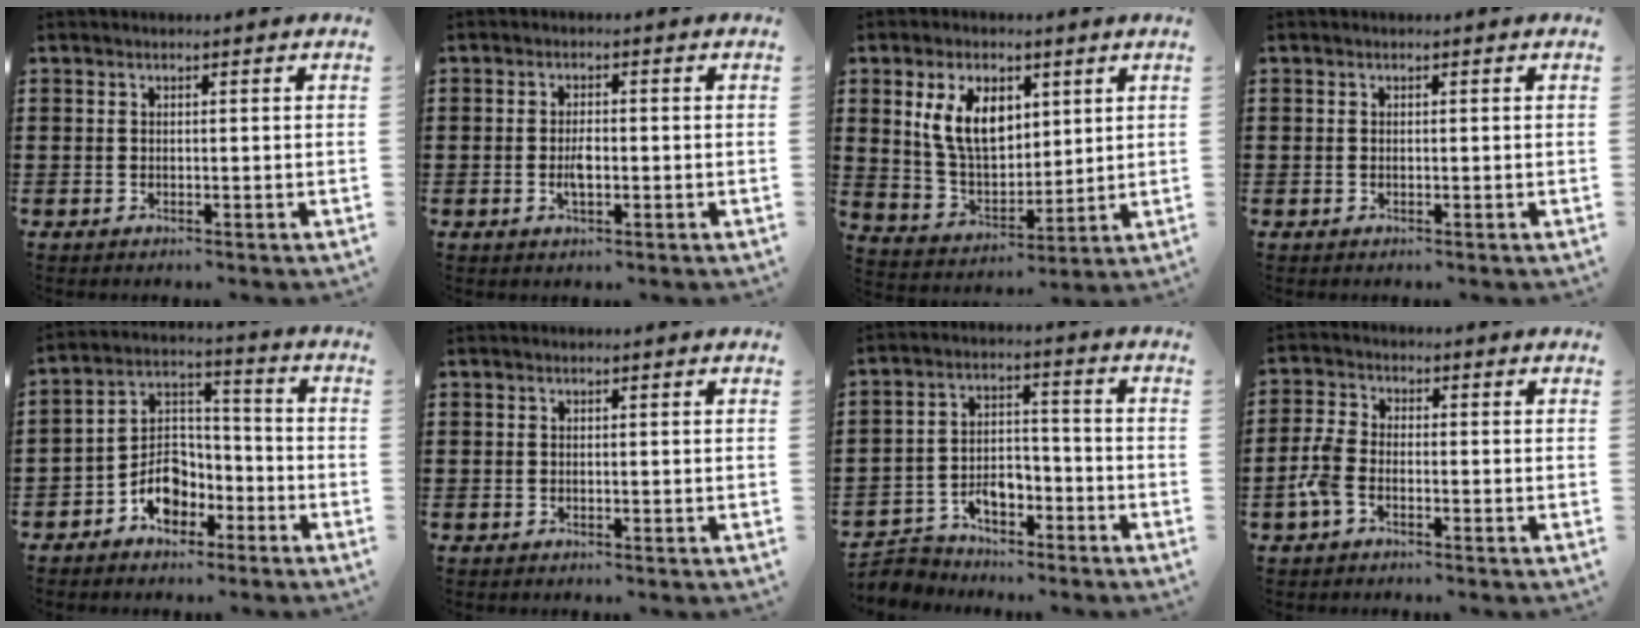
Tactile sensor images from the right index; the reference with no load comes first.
{"total": 2.8, "force": [-0.6, 1.1, 2.5], "torque": [-0.054, 0.000, -0.013]}
{"total": 9.3, "force": [3.2, 5.9, 6.4], "torque": [-0.159, 0.013, 0.056]}
{"total": 0.0}
{"total": 7.4, "force": [-4.5, 5.1, 2.9], "torque": [-0.067, 0.019, -0.087]}
{"total": 0.0}
{"total": 4.6, "force": [-3.8, 2.4, 1.2], "torque": [-0.033, 0.008, -0.077]}
{"total": 4.4, "force": [-2.2, 2.1, 3.2], "torque": [-0.089, -0.002, -0.050]}